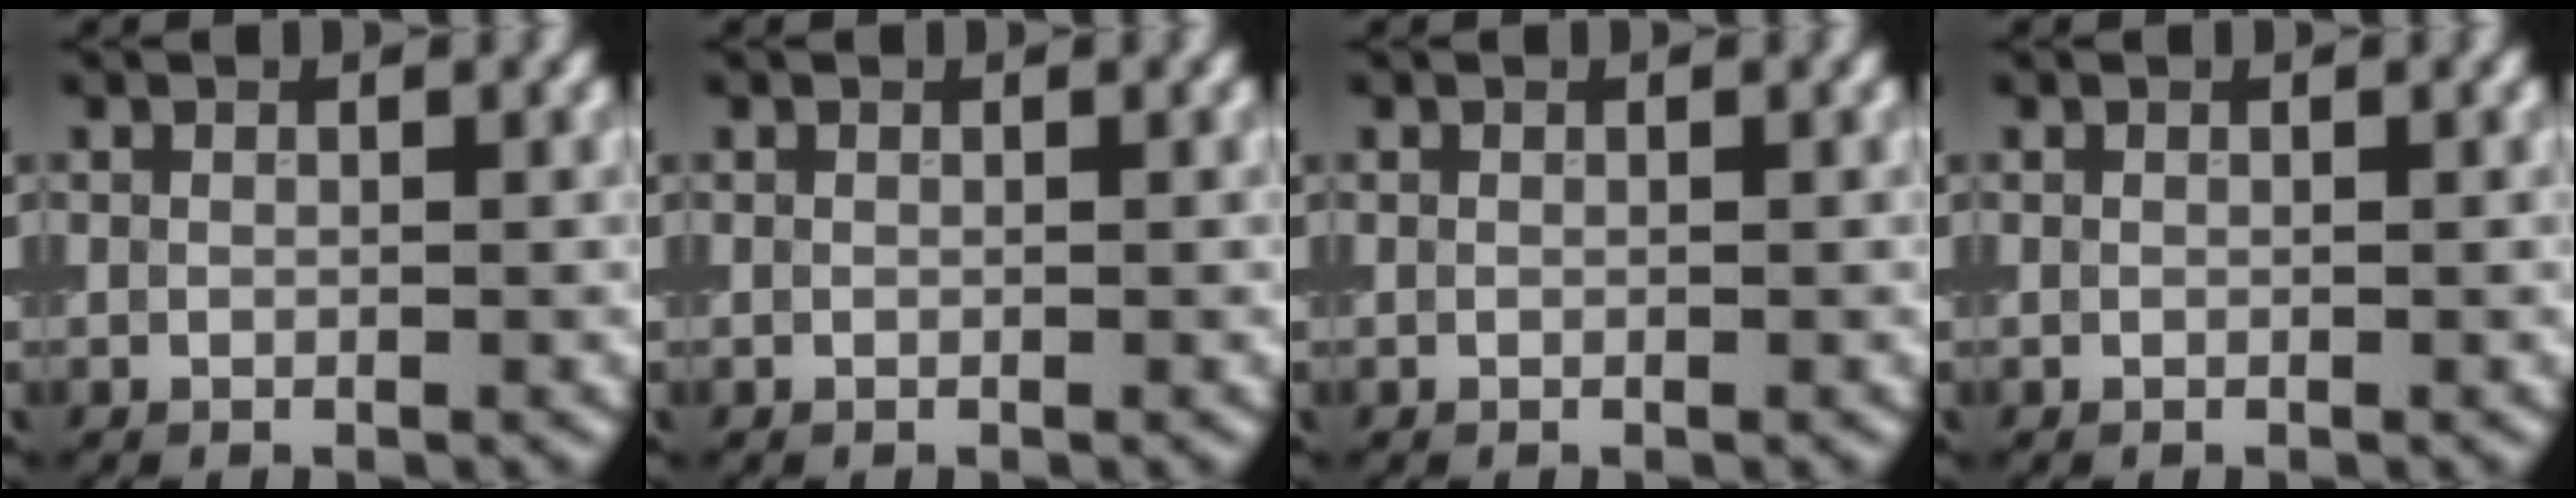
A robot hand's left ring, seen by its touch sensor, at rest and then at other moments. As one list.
[{"total": 0.0}, {"total": 0.0}, {"total": 0.0}]